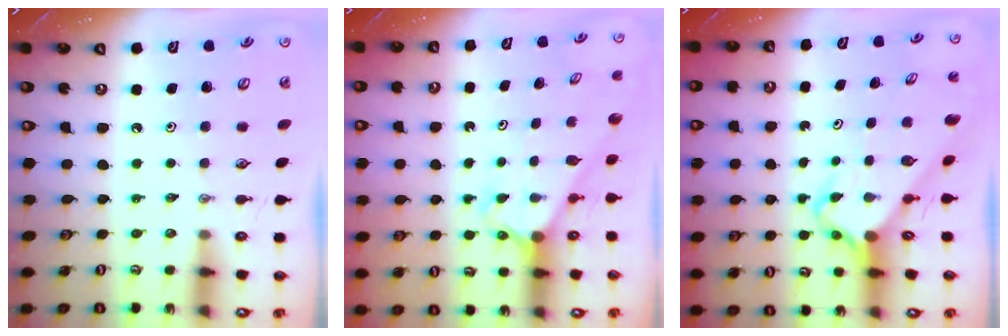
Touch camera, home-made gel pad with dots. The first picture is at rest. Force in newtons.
{"total": 2.4, "press": 2.4, "slide": 0.3}
{"total": 3.8, "press": 3.8, "slide": 0.4}